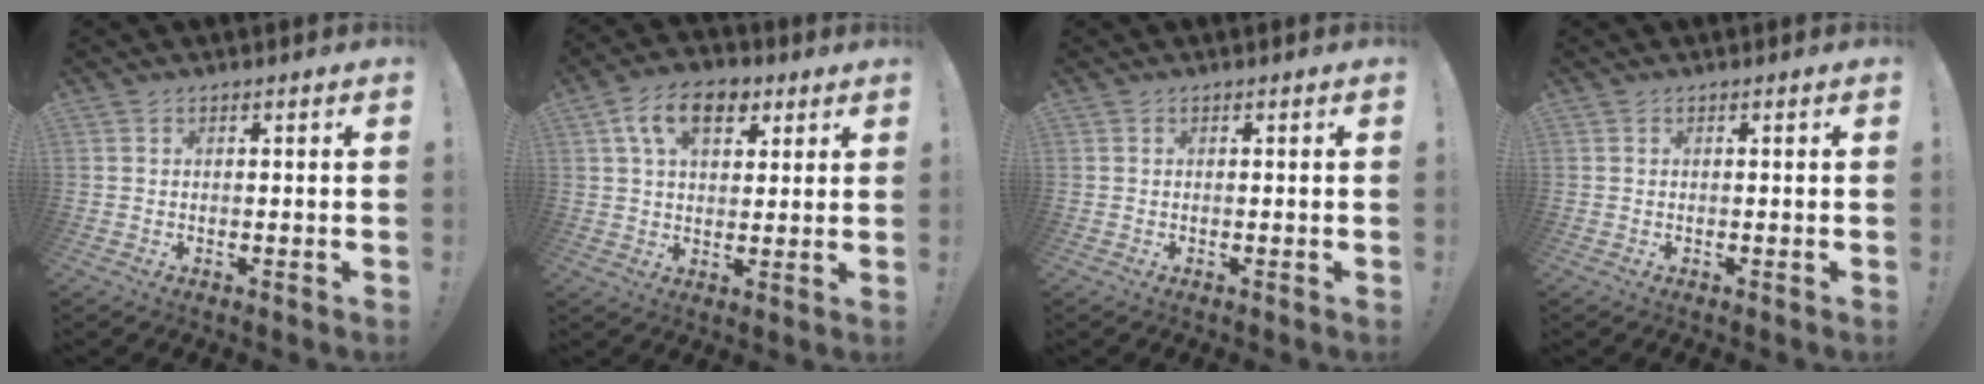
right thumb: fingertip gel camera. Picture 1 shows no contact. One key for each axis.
{"total": 12.1, "fx": 5.0, "fy": 7.7, "fz": 7.9, "tx": -0.128, "ty": 0.003, "tz": 0.094}
{"total": 0.0}
{"total": 0.0}